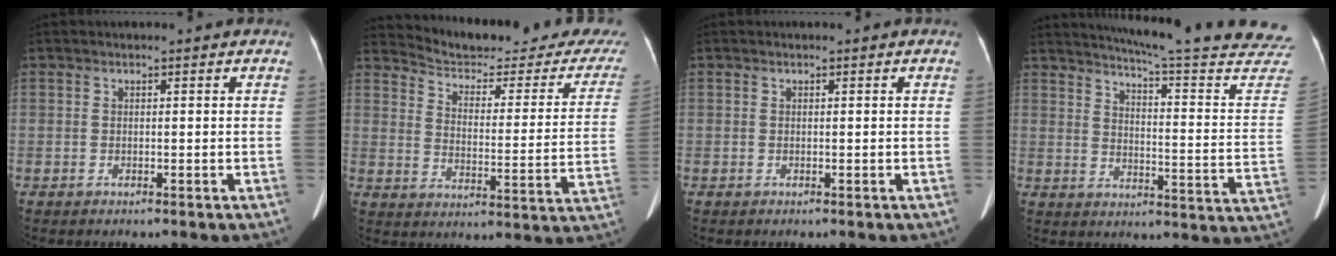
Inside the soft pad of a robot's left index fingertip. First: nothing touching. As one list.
[{"total": 23.6, "force": [22.7, 3.1, 5.6], "torque": [-0.068, -0.094, 0.272]}, {"total": 0.0}, {"total": 27.8, "force": [25.7, 0.3, 10.5], "torque": [-0.151, -0.125, 0.300]}]